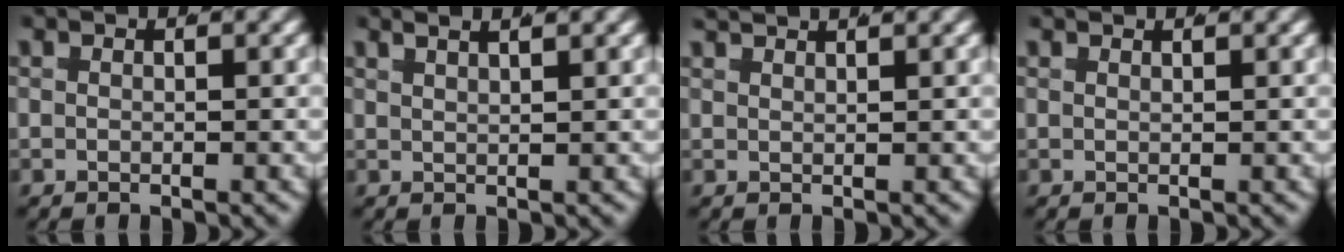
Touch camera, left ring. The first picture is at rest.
{"total": 3.2, "force": [2.7, 0.9, 1.6], "torque": [-0.017, 0.015, 0.040]}
{"total": 1.9, "force": [1.9, -0.1, 0.3], "torque": [-0.003, 0.007, 0.033]}
{"total": 0.8, "force": [0.8, -0.1, -0.1], "torque": [0.004, 0.003, 0.014]}